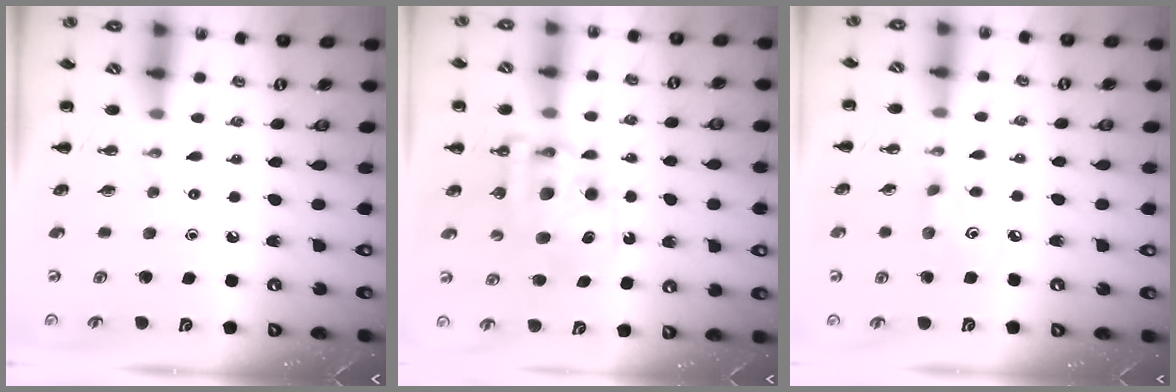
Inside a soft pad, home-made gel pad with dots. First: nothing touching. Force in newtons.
{"total": 11.2, "press": 10.9, "slide": 2.7}
{"total": 3.2, "press": 3.2, "slide": 0.5}